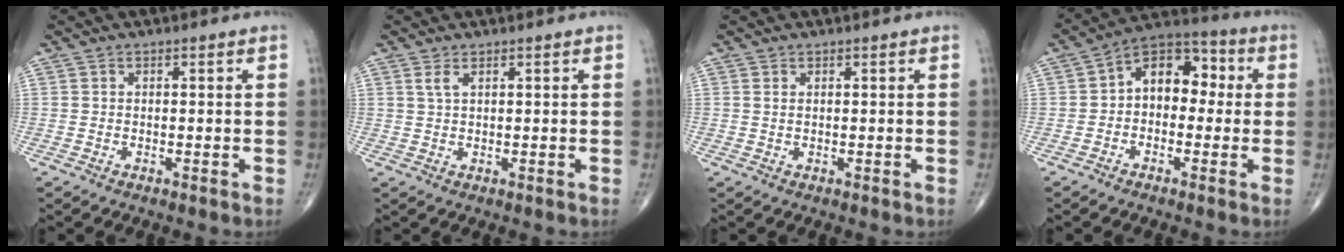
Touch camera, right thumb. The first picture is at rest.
{"total": 1.6, "force": [0.9, 0.5, 1.2], "torque": [-0.028, 0.003, 0.023]}
{"total": 0.5, "force": [0.3, 0.2, 0.4], "torque": [-0.011, 0.002, 0.006]}
{"total": 10.6, "force": [0.4, 7.2, 7.8], "torque": [-0.083, 0.040, -0.013]}